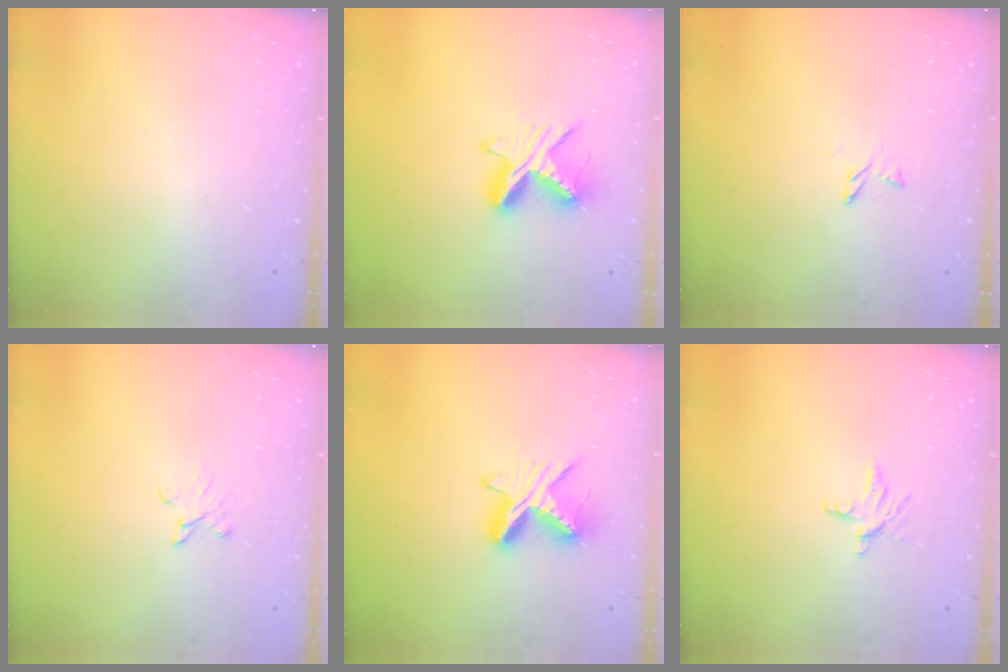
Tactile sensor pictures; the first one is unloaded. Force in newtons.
{"total": 8.7, "press": 8.7, "slide": 0.2}
{"total": 4.2, "press": 4.2, "slide": 0.4}
{"total": 3.6, "press": 3.6, "slide": 0.4}
{"total": 8.7, "press": 8.7, "slide": 0.2}
{"total": 3.4, "press": 3.4, "slide": 0.4}